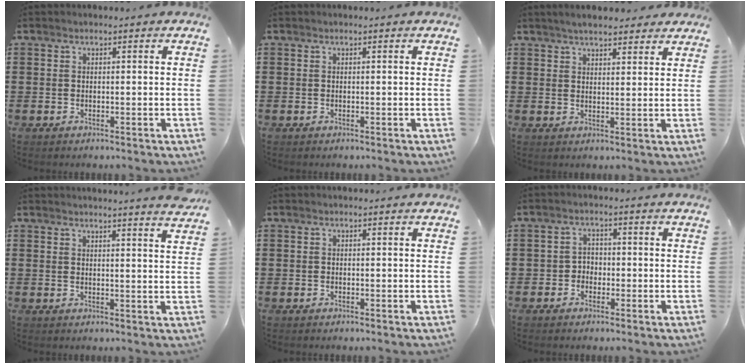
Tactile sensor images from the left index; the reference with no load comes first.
{"total": 0.0}
{"total": 3.7, "force": [3.4, 0.8, 1.2], "torque": [-0.031, 0.000, 0.063]}
{"total": 3.0, "force": [2.8, -0.8, 0.5], "torque": [-0.010, -0.017, 0.050]}
{"total": 0.0}
{"total": 2.2, "force": [-1.1, 1.9, 0.4], "torque": [-0.016, 0.006, -0.028]}